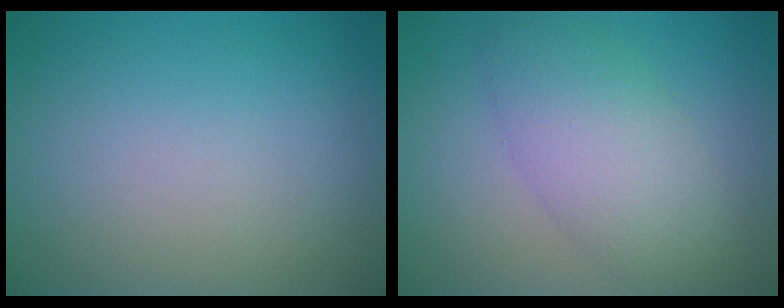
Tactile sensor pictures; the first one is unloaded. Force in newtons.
{"total": 5.4, "press": 5.4, "slide": 0.1}